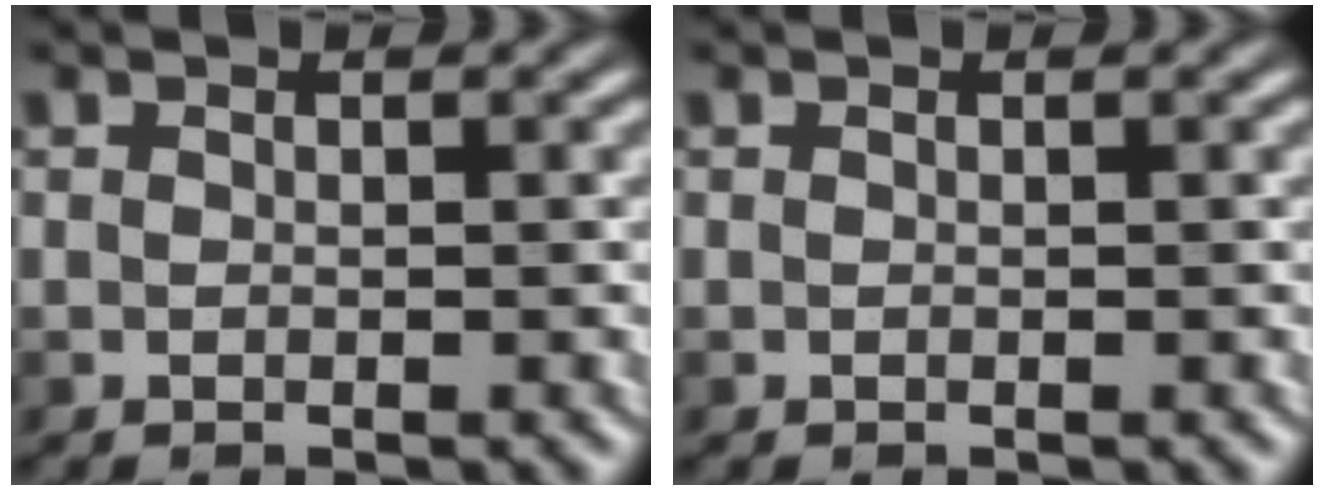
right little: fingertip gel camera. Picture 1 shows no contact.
{"total": 0.0}